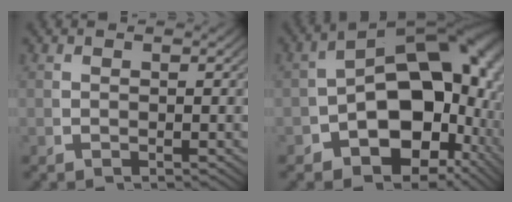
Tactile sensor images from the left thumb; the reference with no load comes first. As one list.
[{"total": 16.7, "force": [-1.5, 10.9, 12.6], "torque": [-0.190, -0.056, -0.005]}]